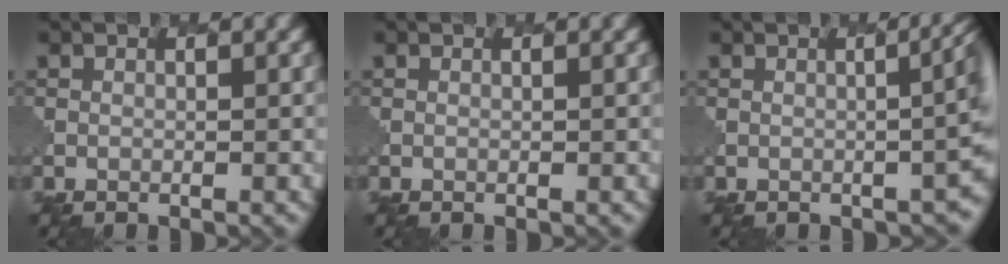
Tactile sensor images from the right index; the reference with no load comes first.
{"total": 0.0}
{"total": 6.7, "force": [-1.1, 3.0, 5.9], "torque": [-0.024, 0.001, -0.008]}